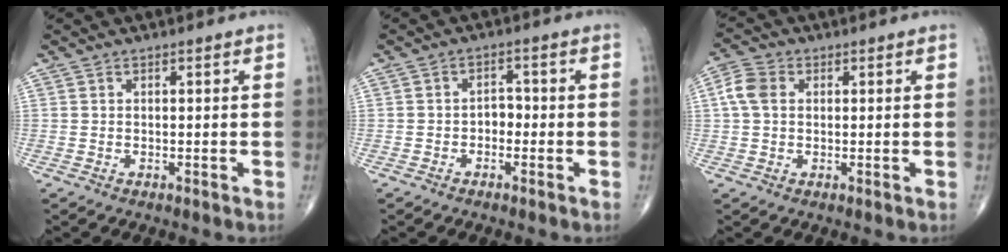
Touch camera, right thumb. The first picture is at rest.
{"total": 2.5, "force": [-0.9, 1.8, 1.5], "torque": [-0.009, 0.013, -0.023]}
{"total": 4.9, "force": [0.8, 3.6, 3.2], "torque": [-0.071, 0.013, 0.011]}